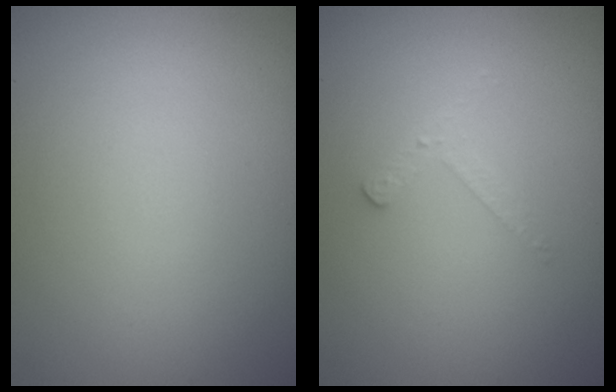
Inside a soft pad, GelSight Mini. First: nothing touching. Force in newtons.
{"total": 1.6, "press": 1.5, "slide": 0.4}